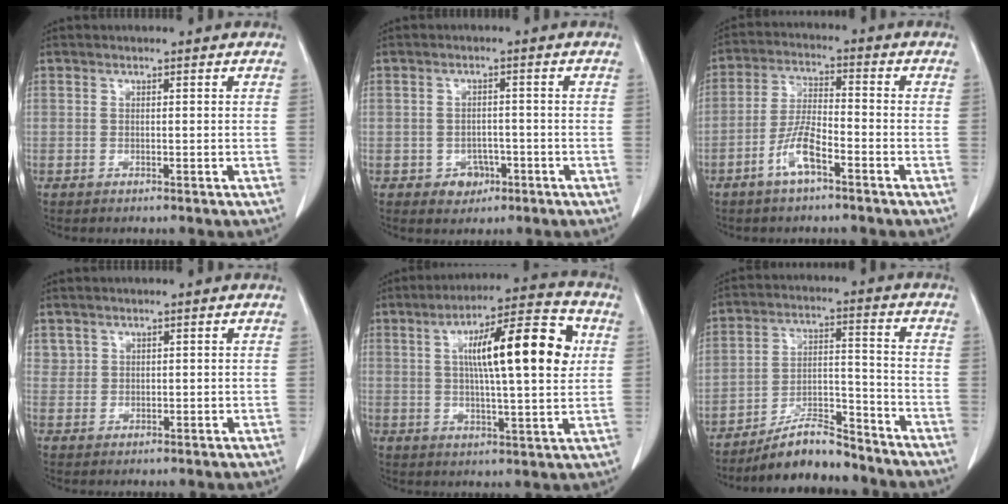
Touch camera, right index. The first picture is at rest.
{"total": 3.4, "force": [-1.5, 2.7, 1.3], "torque": [-0.012, 0.007, -0.014]}
{"total": 6.7, "force": [-3.7, 1.5, 5.4], "torque": [-0.114, 0.003, -0.073]}
{"total": 1.7, "force": [1.1, 1.3, 0.0], "torque": [0.013, 0.004, 0.017]}
{"total": 15.9, "force": [3.6, 2.6, 15.3], "torque": [-0.239, 0.027, 0.050]}
{"total": 9.5, "force": [-8.5, 2.2, 3.6], "torque": [-0.059, 0.015, -0.148]}